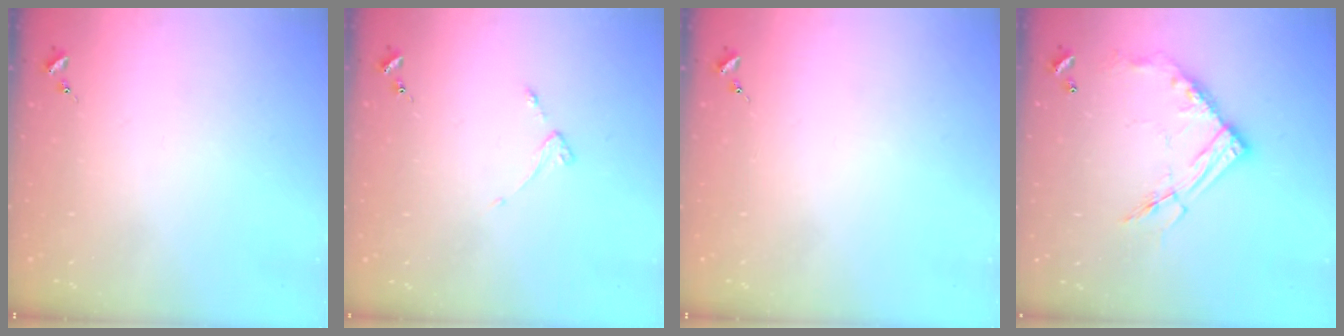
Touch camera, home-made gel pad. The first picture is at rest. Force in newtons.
{"total": 2.6, "press": 2.6, "slide": 0.5}
{"total": 0.0}
{"total": 15.2, "press": 15.1, "slide": 1.7}